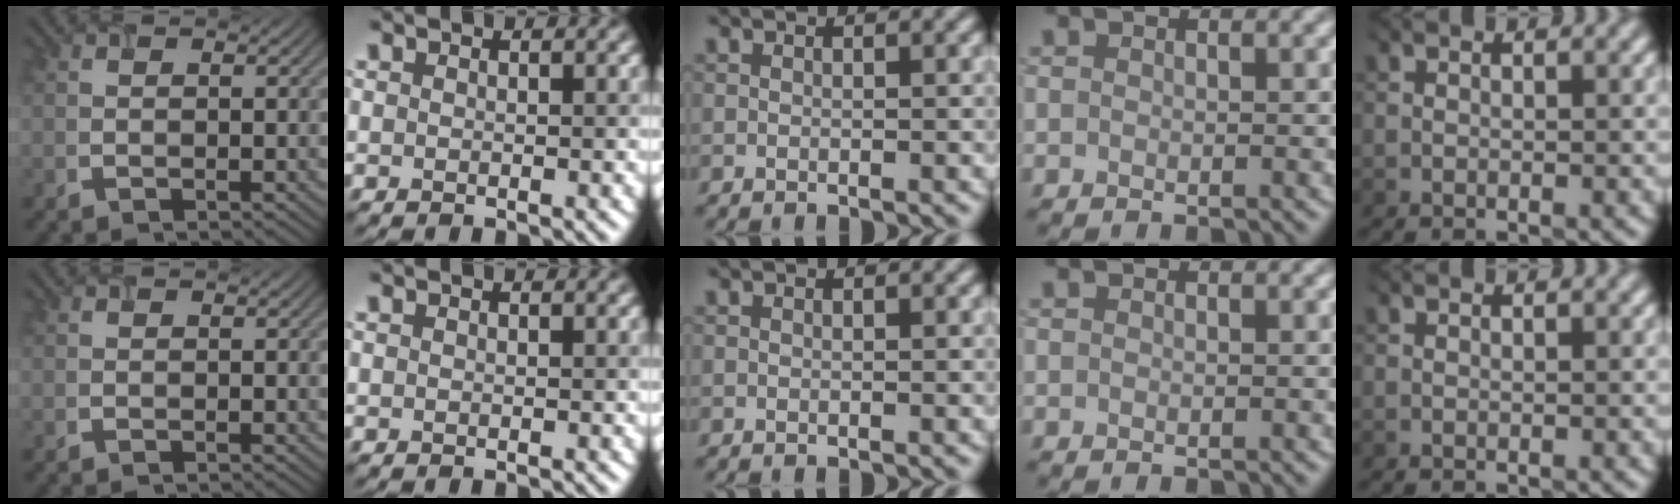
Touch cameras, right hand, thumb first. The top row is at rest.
{}